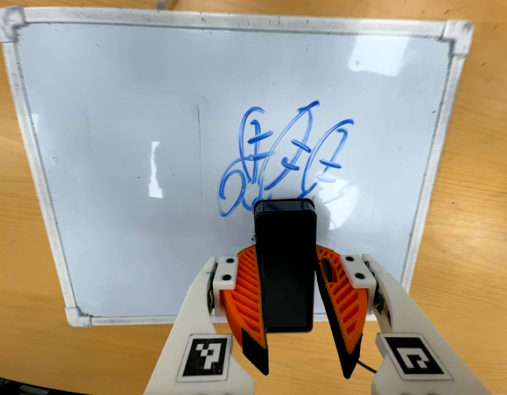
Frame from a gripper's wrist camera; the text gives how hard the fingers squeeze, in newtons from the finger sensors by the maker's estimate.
{"total": 6.1, "left": 5.7, "right": 6.5}